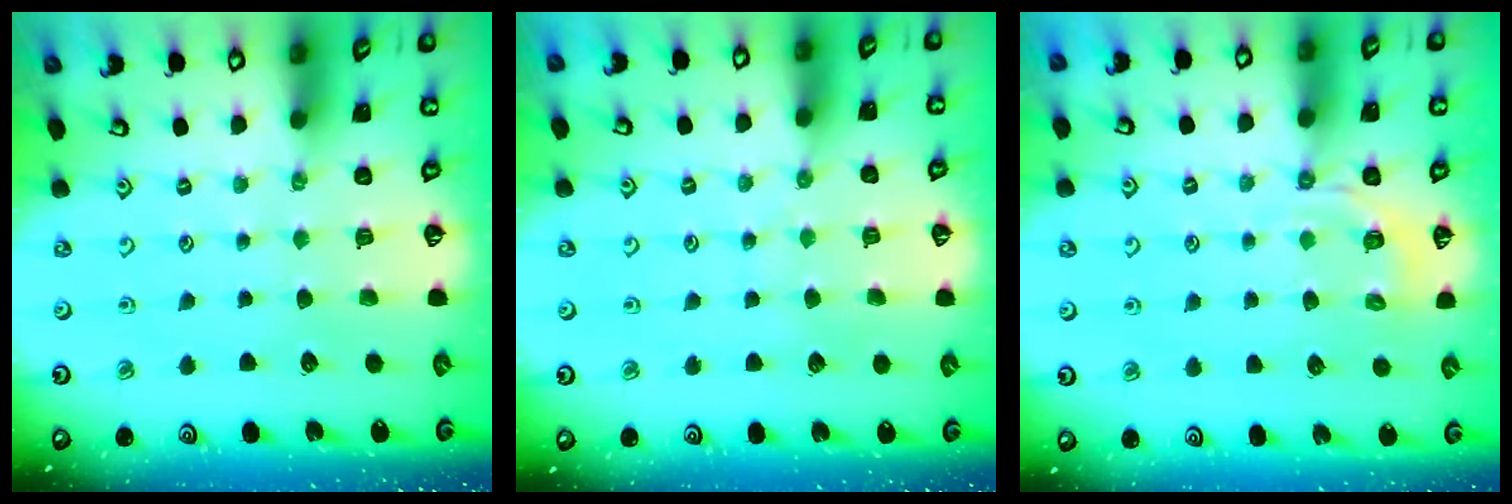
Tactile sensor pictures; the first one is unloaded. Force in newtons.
{"total": 3.8, "press": 3.7, "slide": 0.3}
{"total": 3.7, "press": 3.1, "slide": 1.9}